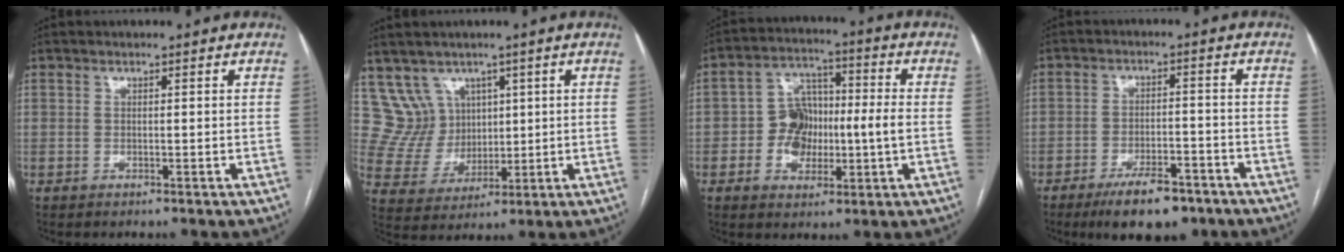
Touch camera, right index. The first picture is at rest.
{"total": 7.4, "force": [4.4, 5.9, 0.3], "torque": [-0.018, 0.031, 0.101]}
{"total": 9.0, "force": [-1.3, 5.5, 7.0], "torque": [-0.125, 0.027, -0.019]}
{"total": 9.2, "force": [-6.5, 3.2, 5.6], "torque": [-0.087, -0.004, -0.103]}